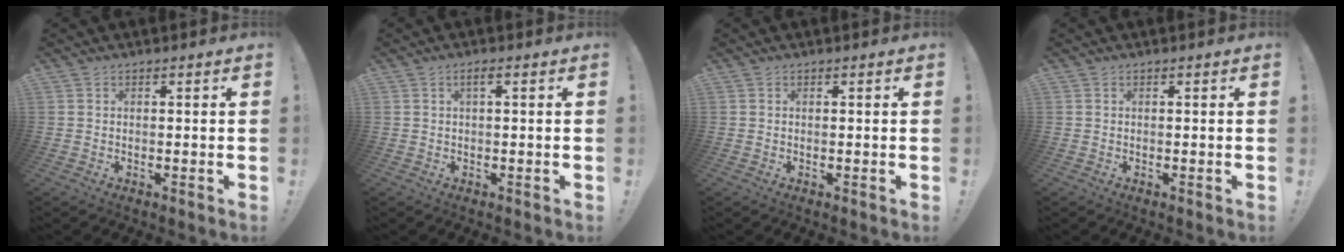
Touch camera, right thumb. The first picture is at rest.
{"total": 1.8, "force": [0.3, 0.1, 1.8], "torque": [-0.033, 0.001, 0.003]}
{"total": 0.0}
{"total": 0.0}